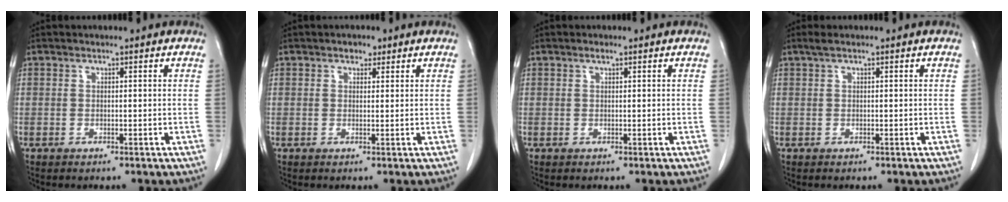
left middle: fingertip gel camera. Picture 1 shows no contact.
{"total": 1.4, "force": [1.0, 0.9, 0.5], "torque": [-0.009, 0.000, 0.013]}
{"total": 0.6, "force": [0.4, 0.0, 0.4], "torque": [-0.011, -0.001, 0.008]}
{"total": 1.0, "force": [0.6, 0.1, 0.8], "torque": [-0.020, 0.017, 0.012]}